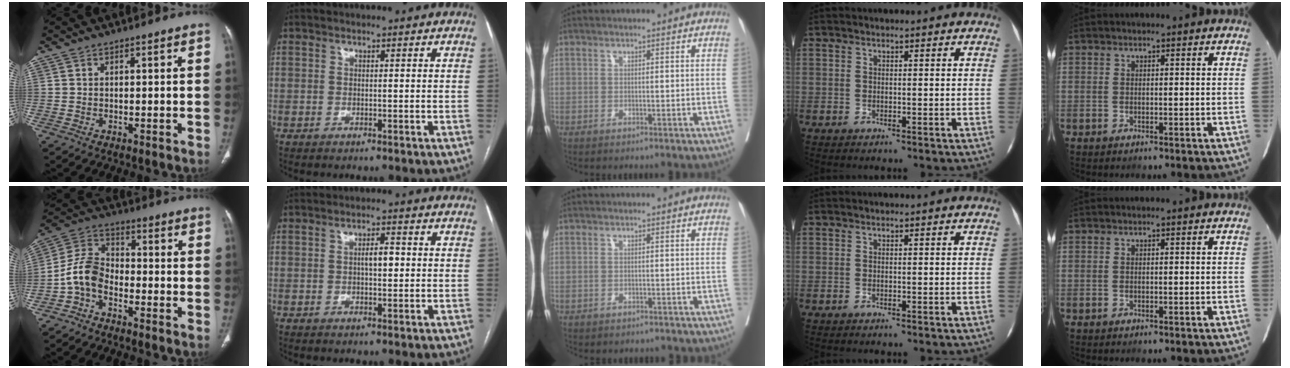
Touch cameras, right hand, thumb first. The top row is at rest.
{"thumb": {"total": 7.6, "force": [-3.2, 4.8, 4.9], "torque": [-0.094, 0.037, -0.079]}, "index": {"total": 2.7, "force": [0.1, 1.0, 2.5], "torque": [-0.041, 0.005, 0.000]}, "middle": {"total": 2.0, "force": [-1.7, 1.0, 0.1], "torque": [-0.001, 0.001, -0.026]}}